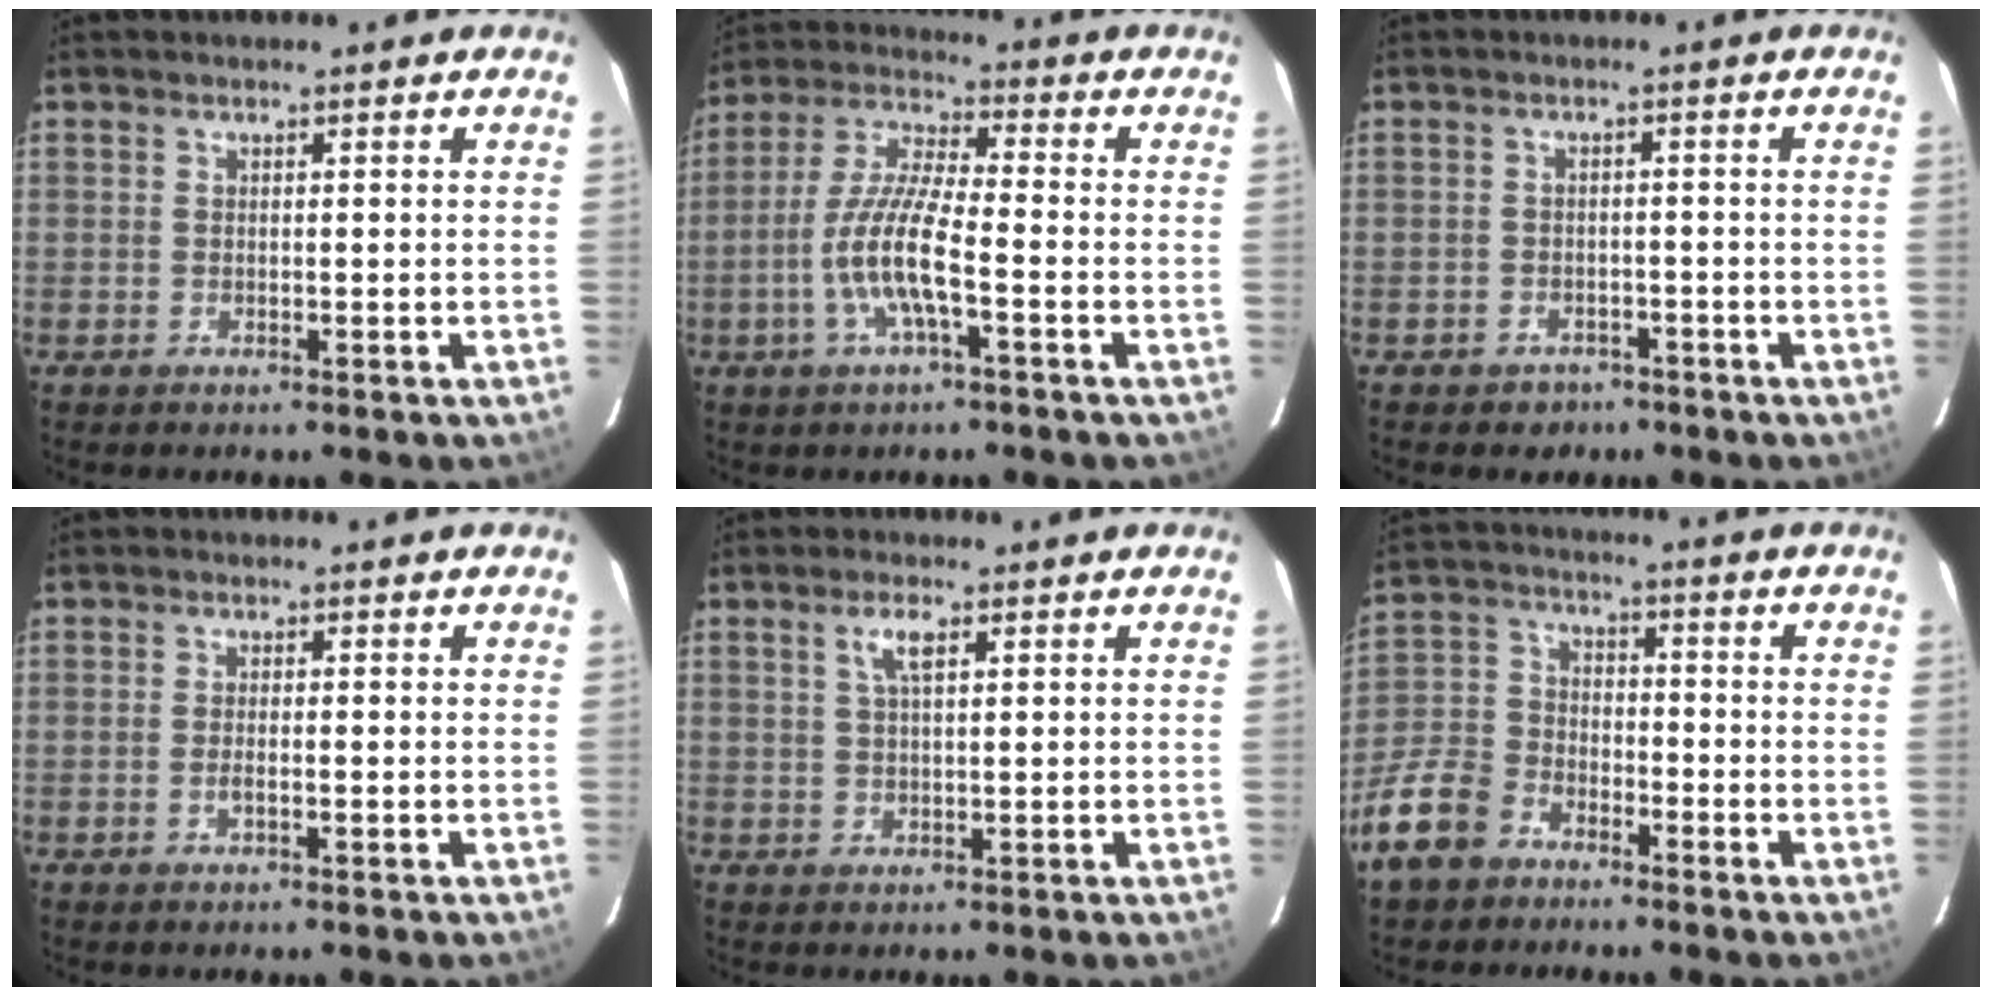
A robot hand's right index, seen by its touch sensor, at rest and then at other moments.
{"total": 10.8, "force": [-3.5, 1.9, 10.1], "torque": [-0.216, -0.003, -0.069]}
{"total": 4.4, "force": [-2.9, 3.3, 0.4], "torque": [-0.021, 0.012, -0.035]}
{"total": 1.3, "force": [-0.6, 0.3, 1.2], "torque": [-0.025, -0.002, -0.010]}
{"total": 3.0, "force": [1.3, 0.8, 2.6], "torque": [-0.051, 0.005, 0.024]}
{"total": 12.9, "force": [-8.3, 8.3, 5.3], "torque": [-0.144, 0.022, -0.159]}